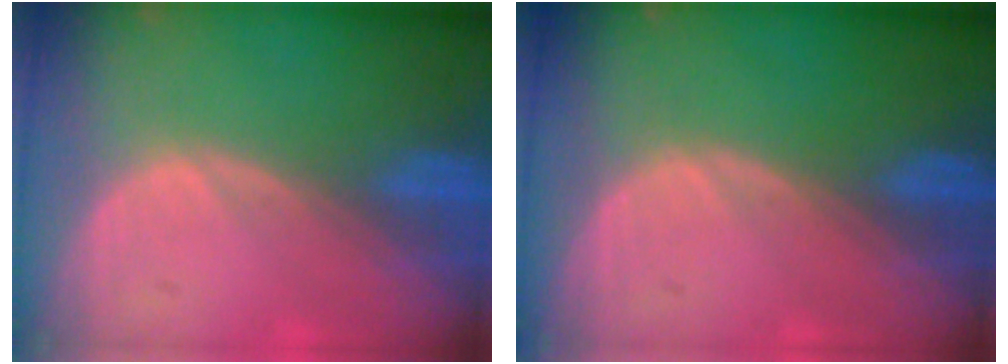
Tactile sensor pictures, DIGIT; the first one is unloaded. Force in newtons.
{"total": 0.0}